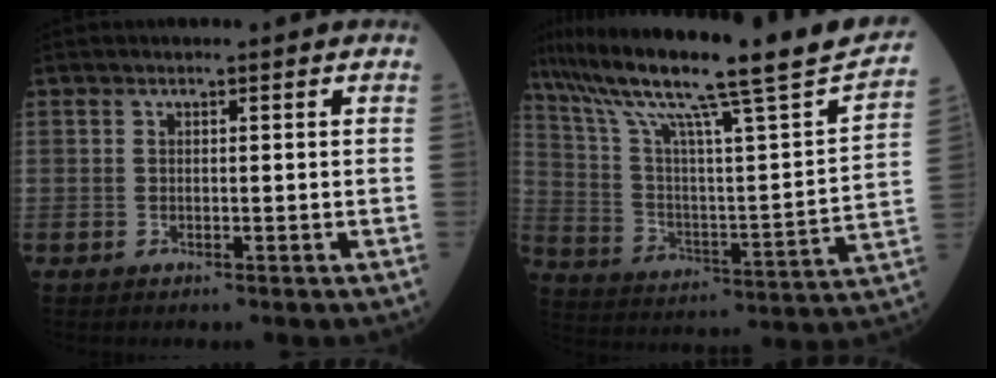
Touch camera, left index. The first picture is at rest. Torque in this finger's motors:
{"motor_torque": [0.53, -1.34, 0.36, 0.21]}